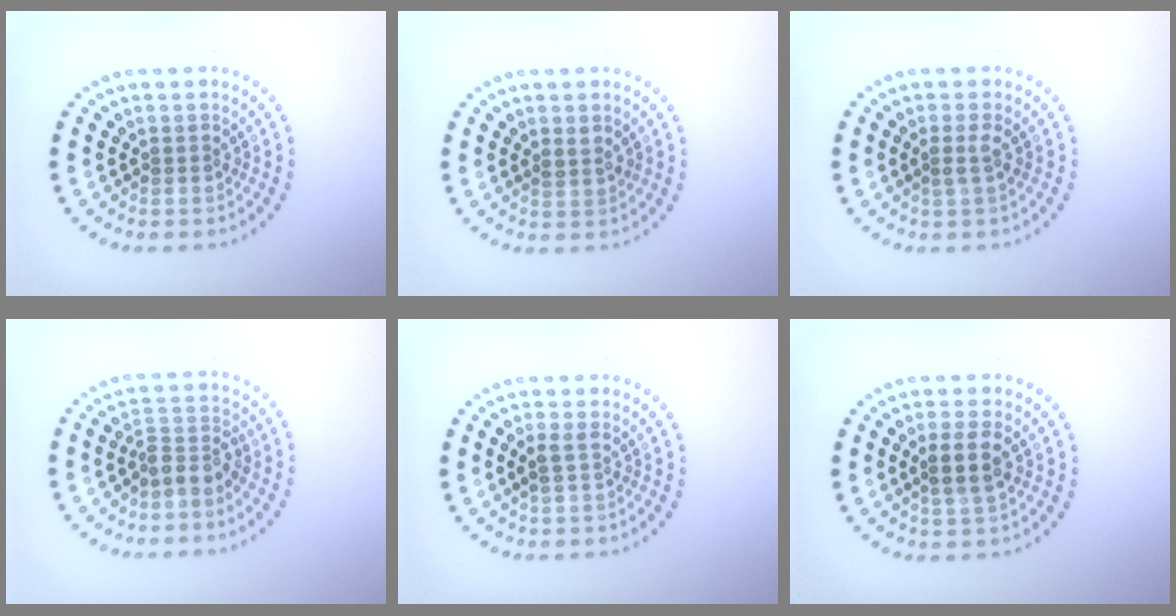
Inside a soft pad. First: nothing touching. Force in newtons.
{"total": 0.9, "press": 0.8, "slide": 0.4}
{"total": 1.3, "press": 1.0, "slide": 0.8}
{"total": 2.5, "press": 1.9, "slide": 1.7}
{"total": 1.1, "press": 0.9, "slide": 0.6}
{"total": 2.6, "press": 2.3, "slide": 1.1}